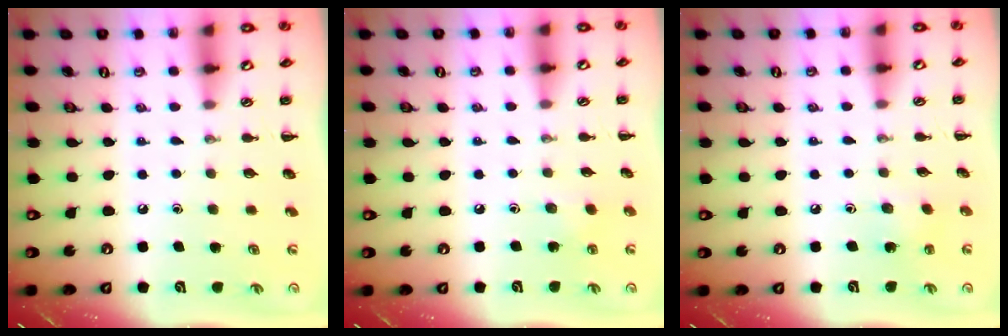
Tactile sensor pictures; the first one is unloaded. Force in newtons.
{"total": 5.0, "press": 4.7, "slide": 1.6}
{"total": 4.4, "press": 4.2, "slide": 1.2}